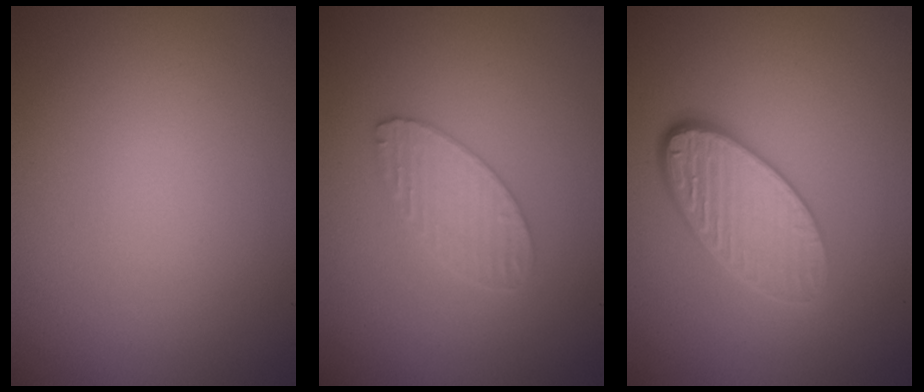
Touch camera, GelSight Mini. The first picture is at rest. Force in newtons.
{"total": 2.6, "press": 2.6, "slide": 0.2}
{"total": 5.1, "press": 3.7, "slide": 3.5}